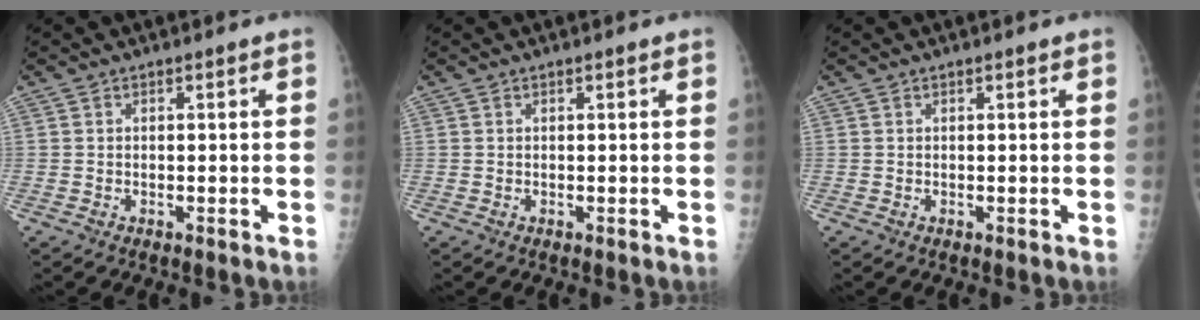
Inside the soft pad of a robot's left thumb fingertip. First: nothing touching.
{"total": 0.0}
{"total": 0.0}